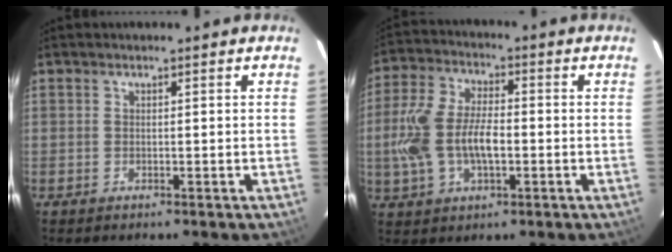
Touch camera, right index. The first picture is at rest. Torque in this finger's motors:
{"motor_torque": [0.43, -0.03, 0.34, 0.15]}